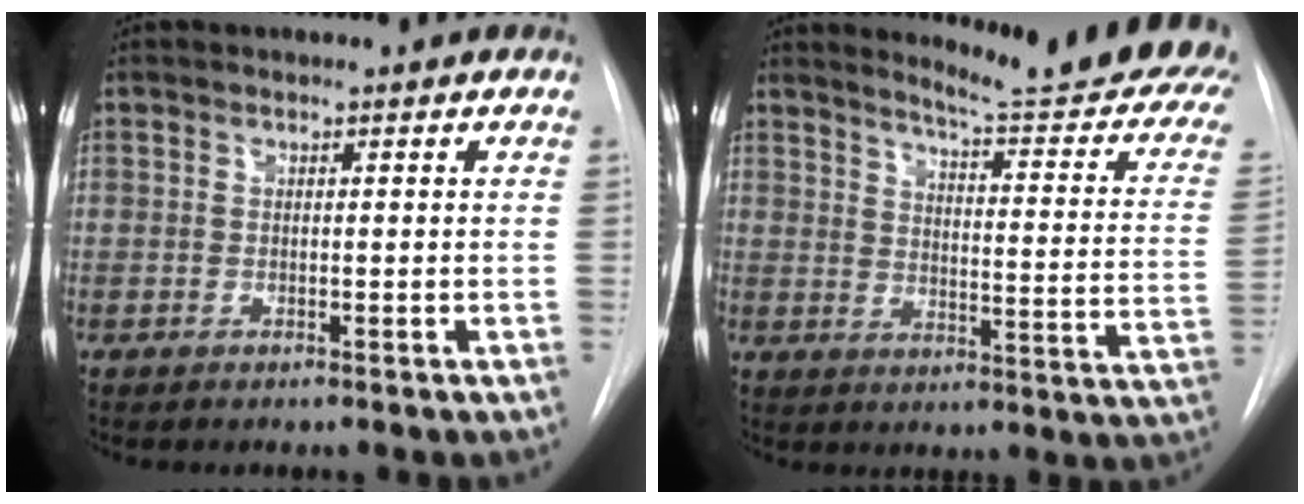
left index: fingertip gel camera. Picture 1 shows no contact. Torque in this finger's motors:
{"motor_torque": [0.60, -0.99, 0.28, 0.04]}